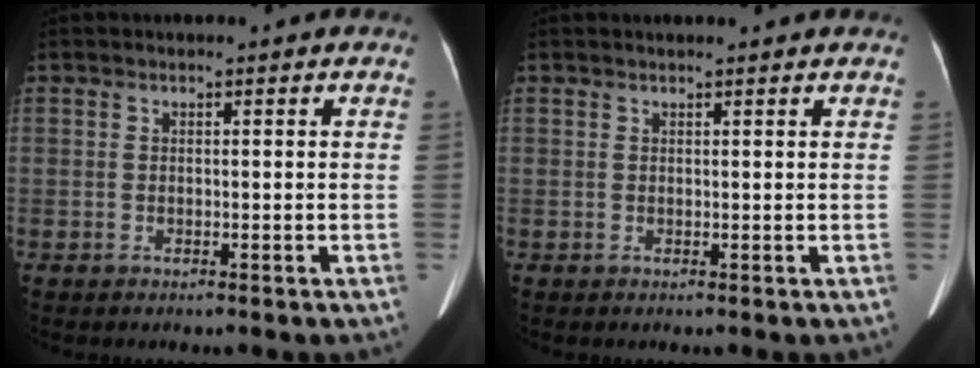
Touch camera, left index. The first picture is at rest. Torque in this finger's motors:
{"motor_torque": [0.10, 0.01, 0.02, 0.02]}